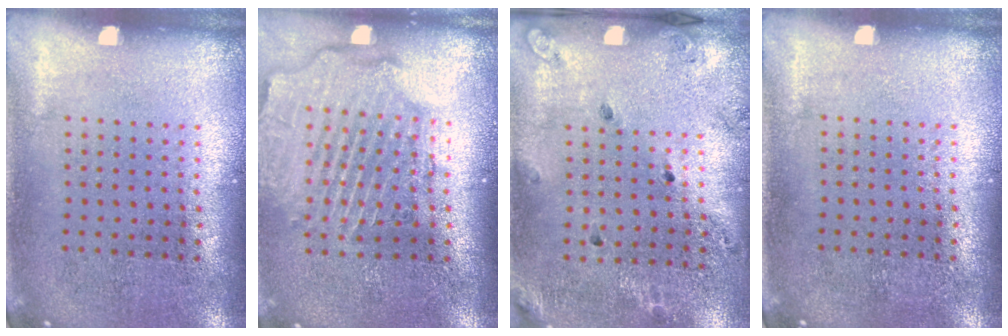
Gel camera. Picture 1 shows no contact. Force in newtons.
{"total": 2.6, "press": 2.2, "slide": 1.3}
{"total": 1.6, "press": 1.3, "slide": 0.9}
{"total": 0.0}